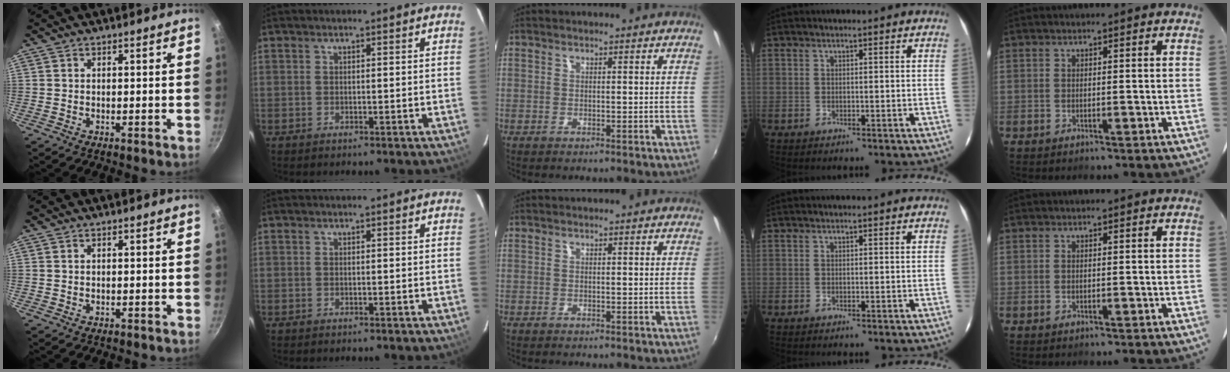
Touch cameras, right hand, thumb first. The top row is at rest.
{}